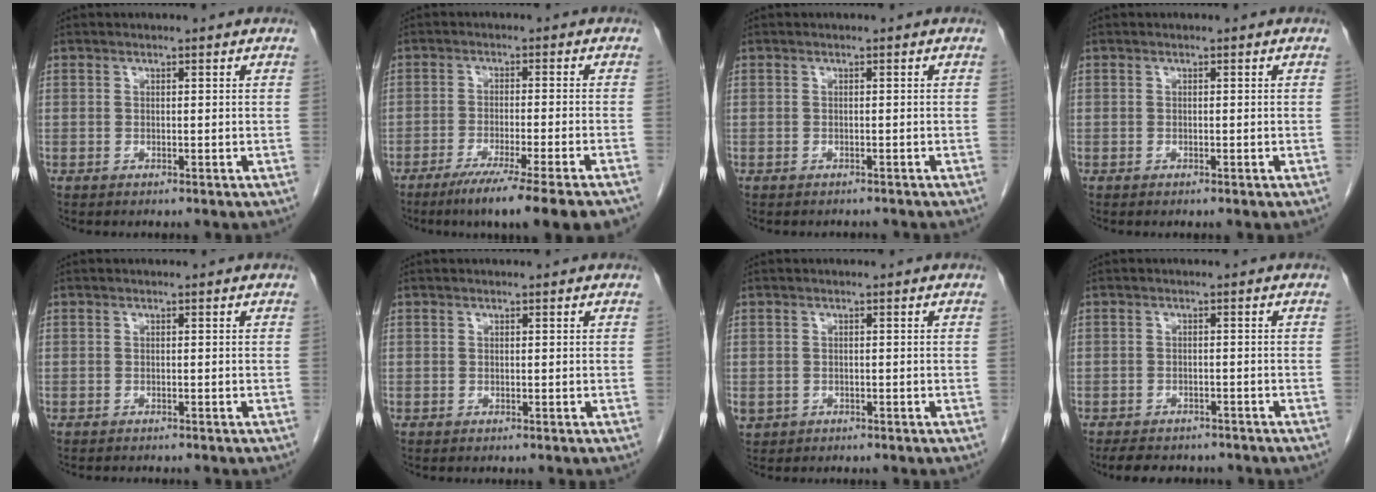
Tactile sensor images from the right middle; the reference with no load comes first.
{"total": 11.7, "force": [-8.6, -0.8, 7.8], "torque": [-0.105, -0.032, -0.129]}
{"total": 1.9, "force": [-1.7, 0.6, 0.3], "torque": [-0.008, -0.002, -0.022]}
{"total": 0.0}
{"total": 1.4, "force": [-1.3, 0.3, 0.4], "torque": [-0.010, -0.003, -0.017]}
{"total": 0.0}
{"total": 2.2, "force": [-1.0, 1.9, 0.4], "torque": [-0.006, 0.002, -0.010]}
{"total": 7.6, "force": [-6.5, 3.1, 2.6], "torque": [-0.041, 0.001, -0.083]}